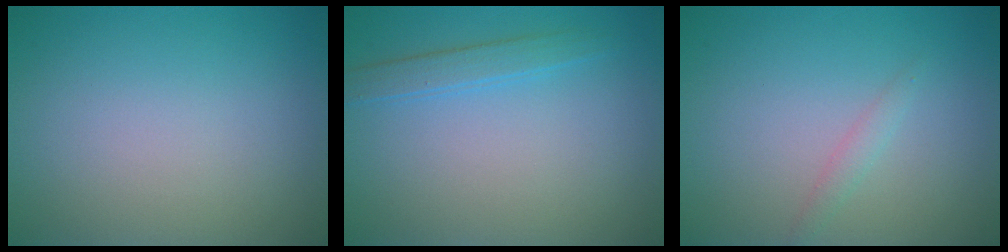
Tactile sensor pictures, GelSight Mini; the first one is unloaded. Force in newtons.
{"total": 1.7, "press": 1.7, "slide": 0.1}
{"total": 1.0, "press": 1.0, "slide": 0.0}